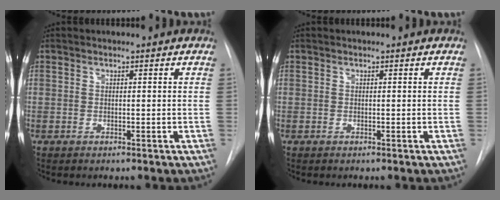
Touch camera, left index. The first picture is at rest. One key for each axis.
{"total": 0.0}